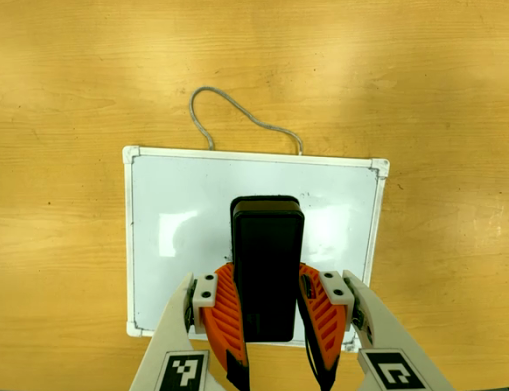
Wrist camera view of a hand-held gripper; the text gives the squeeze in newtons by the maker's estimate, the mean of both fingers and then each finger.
{"total": 9.6, "left": 8.0, "right": 11.1}